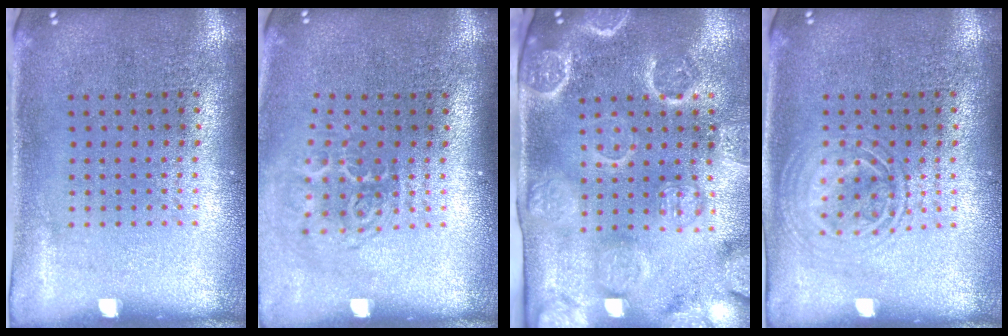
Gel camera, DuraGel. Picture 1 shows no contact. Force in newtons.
{"total": 1.8, "press": 1.2, "slide": 1.4}
{"total": 4.1, "press": 3.6, "slide": 1.9}
{"total": 1.3, "press": 1.3, "slide": 0.2}